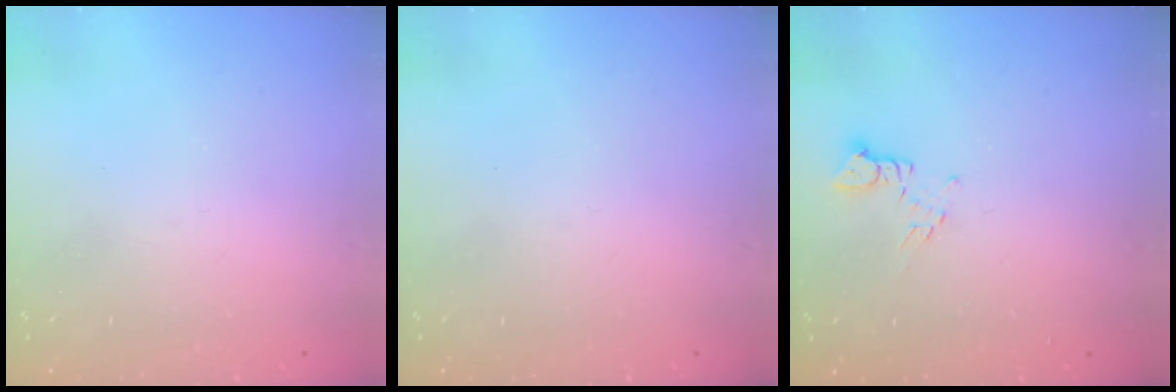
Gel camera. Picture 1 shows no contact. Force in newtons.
{"total": 0.0}
{"total": 4.5, "press": 4.4, "slide": 0.7}